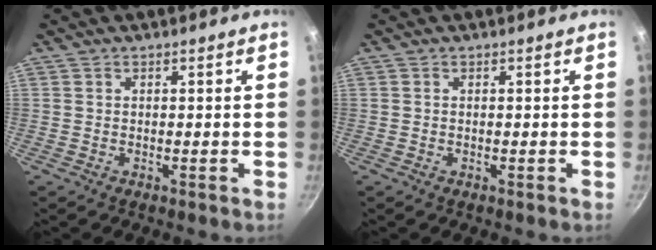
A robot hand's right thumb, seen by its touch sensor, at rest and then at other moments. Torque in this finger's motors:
{"motor_torque": [-0.74, -0.10, -0.18, -0.12, -0.03]}